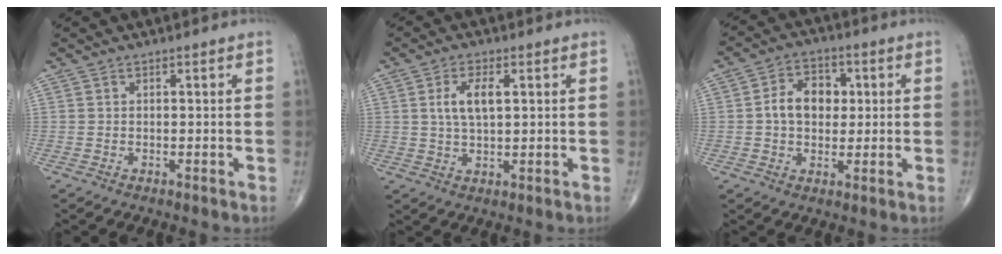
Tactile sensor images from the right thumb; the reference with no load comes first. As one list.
[{"total": 5.8, "force": [1.4, 2.6, 5.0], "torque": [-0.101, -0.001, 0.027]}, {"total": 8.4, "force": [0.7, 6.2, 5.6], "torque": [-0.067, 0.016, 0.007]}]